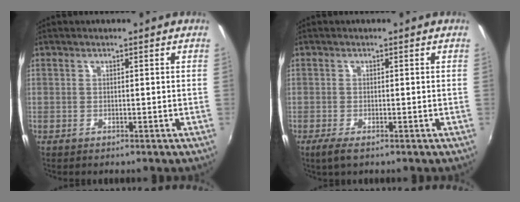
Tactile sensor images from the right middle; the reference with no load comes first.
{"total": 2.3, "force": [-1.5, 0.6, 1.7], "torque": [-0.037, -0.008, -0.029]}